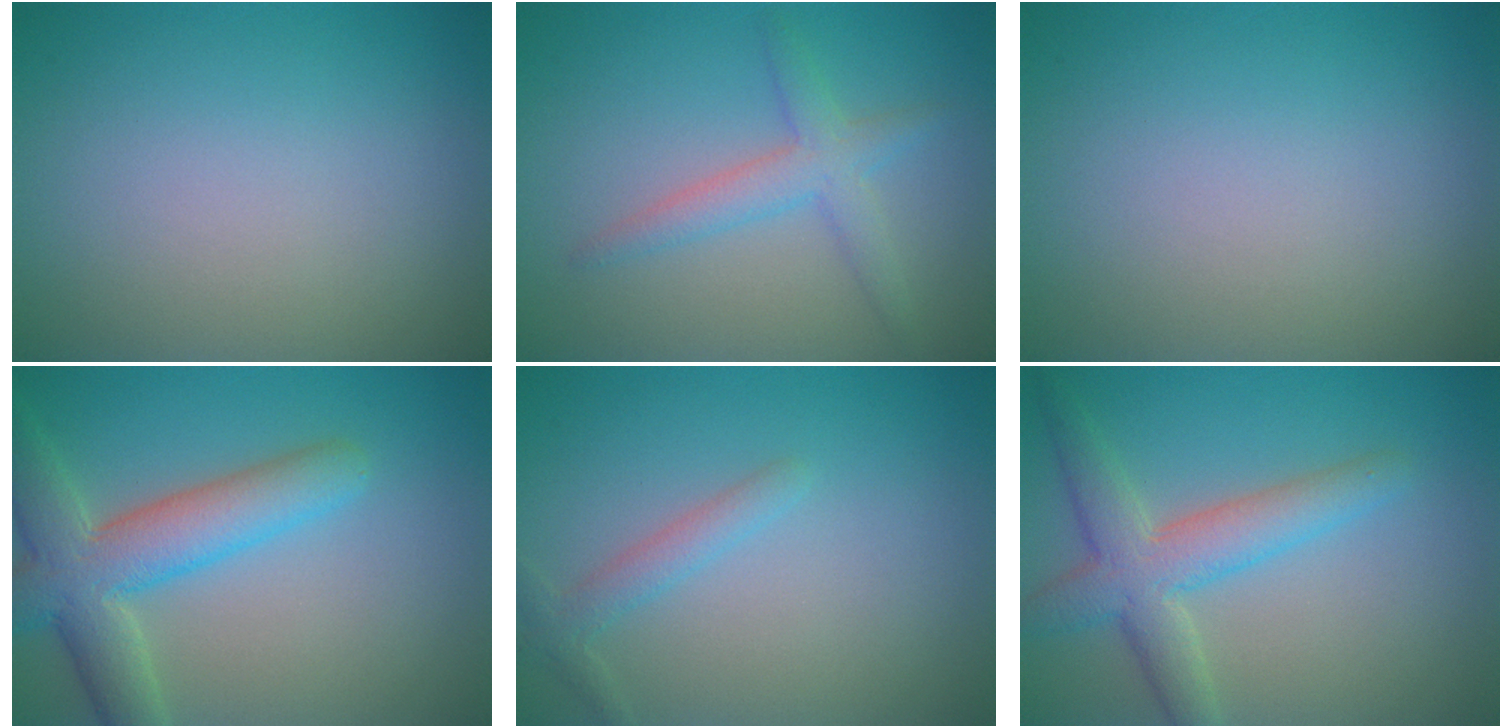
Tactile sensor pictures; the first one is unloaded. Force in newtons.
{"total": 2.9, "press": 2.9, "slide": 0.1}
{"total": 0.0}
{"total": 6.7, "press": 6.7, "slide": 0.3}
{"total": 1.7, "press": 1.7, "slide": 0.1}
{"total": 4.9, "press": 4.9, "slide": 0.2}